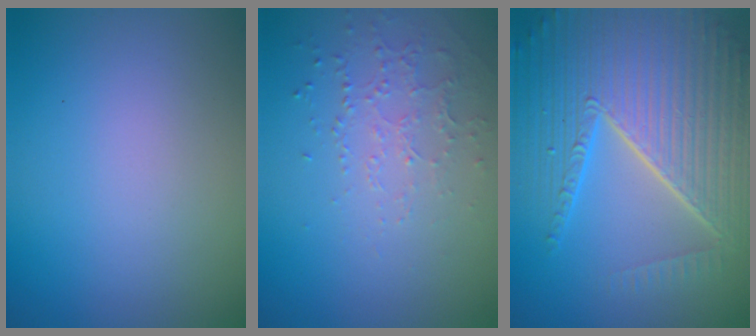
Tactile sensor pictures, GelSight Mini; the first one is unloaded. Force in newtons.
{"total": 1.3, "press": 1.0, "slide": 0.8}
{"total": 10.1, "press": 6.4, "slide": 7.8}